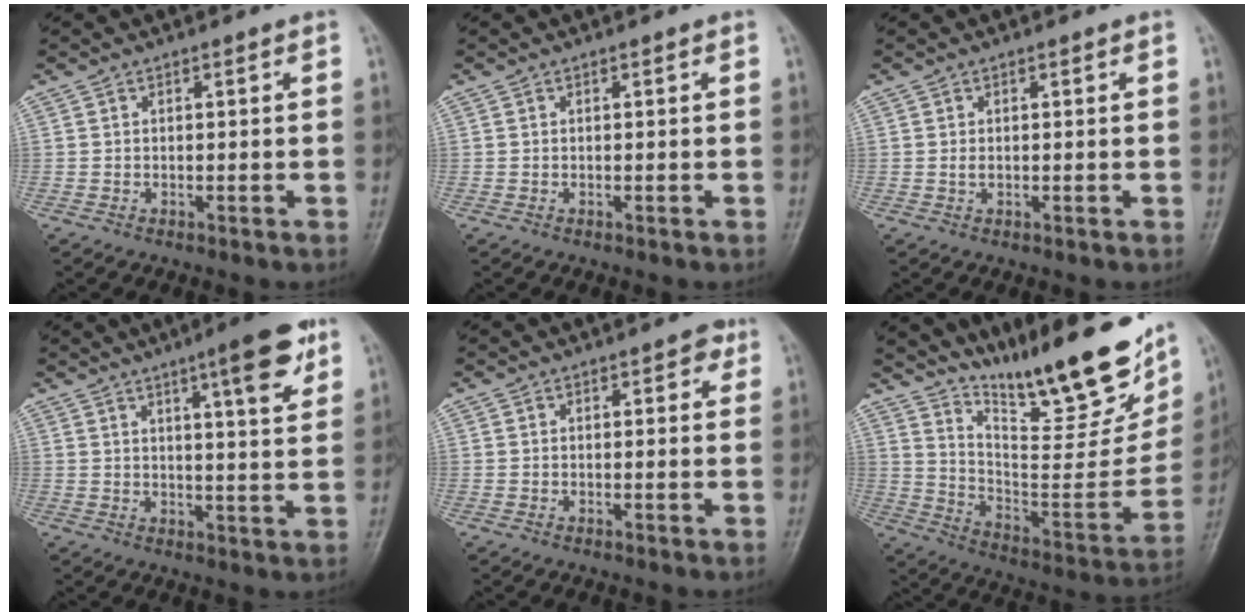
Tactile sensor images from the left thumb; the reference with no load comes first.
{"total": 0.0}
{"total": 1.2, "force": [0.3, 0.6, 1.0], "torque": [-0.017, 0.002, 0.008]}
{"total": 10.5, "force": [5.7, 1.9, 8.5], "torque": [-0.106, -0.026, 0.076]}
{"total": 2.3, "force": [1.2, 1.2, 1.6], "torque": [-0.007, 0.000, 0.010]}
{"total": 25.8, "force": [19.0, 6.2, 16.4], "torque": [-0.215, -0.102, 0.299]}